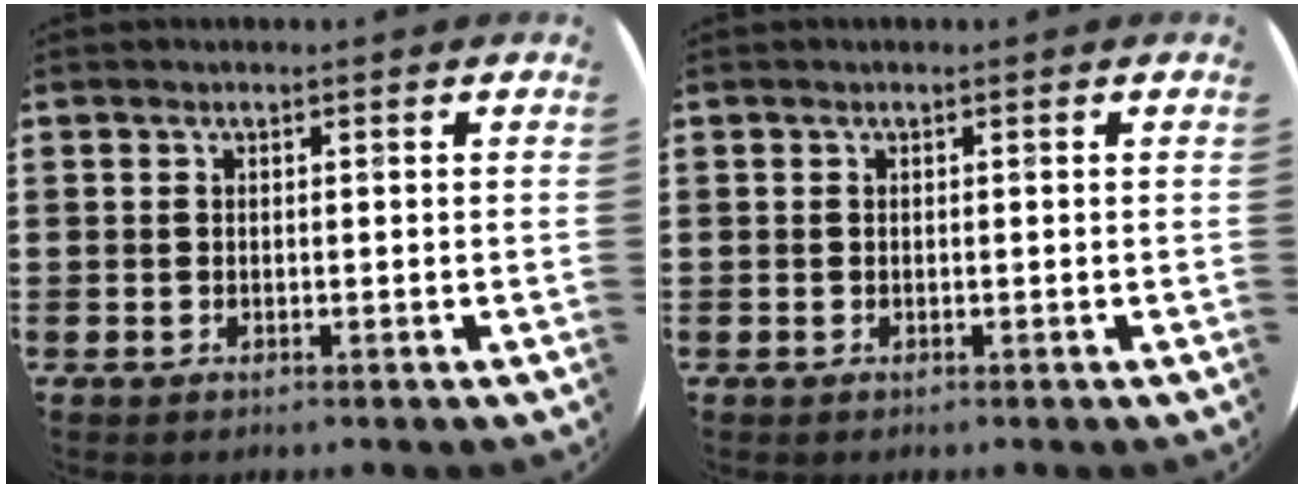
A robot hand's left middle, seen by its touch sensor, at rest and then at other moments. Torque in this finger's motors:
{"motor_torque": [0.02, -0.02, 0.00, 0.00]}